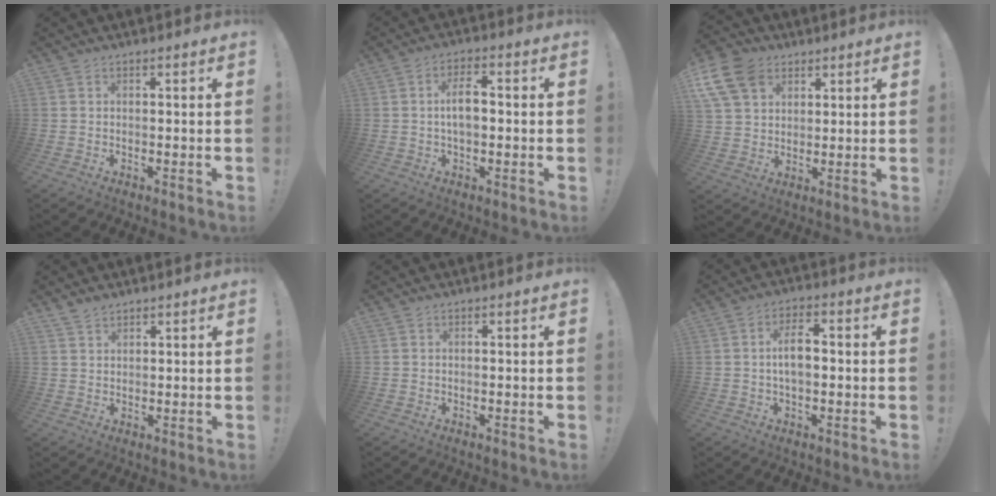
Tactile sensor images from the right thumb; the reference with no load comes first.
{"total": 6.8, "force": [-0.2, 3.2, 5.9], "torque": [-0.104, 0.009, -0.007]}
{"total": 12.6, "force": [6.2, 8.9, 6.4], "torque": [-0.129, -0.033, 0.121]}
{"total": 3.1, "force": [2.6, 1.6, 0.5], "torque": [-0.001, -0.018, 0.047]}
{"total": 0.0}
{"total": 7.0, "force": [-0.2, 3.4, 6.1], "torque": [-0.100, 0.007, -0.007]}